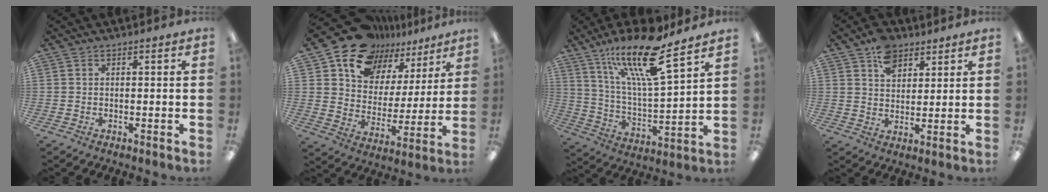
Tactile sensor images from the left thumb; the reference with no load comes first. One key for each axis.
{"total": 15.8, "fx": 12.9, "fy": 8.5, "fz": 3.3, "tx": -0.079, "ty": -0.102, "tz": 0.236}
{"total": 19.4, "fx": 13.8, "fy": 4.4, "fz": 12.9, "tx": -0.237, "ty": -0.076, "tz": 0.229}
{"total": 8.0, "fx": 5.2, "fy": 5.0, "fz": 3.4, "tx": -0.052, "ty": -0.016, "tz": 0.094}